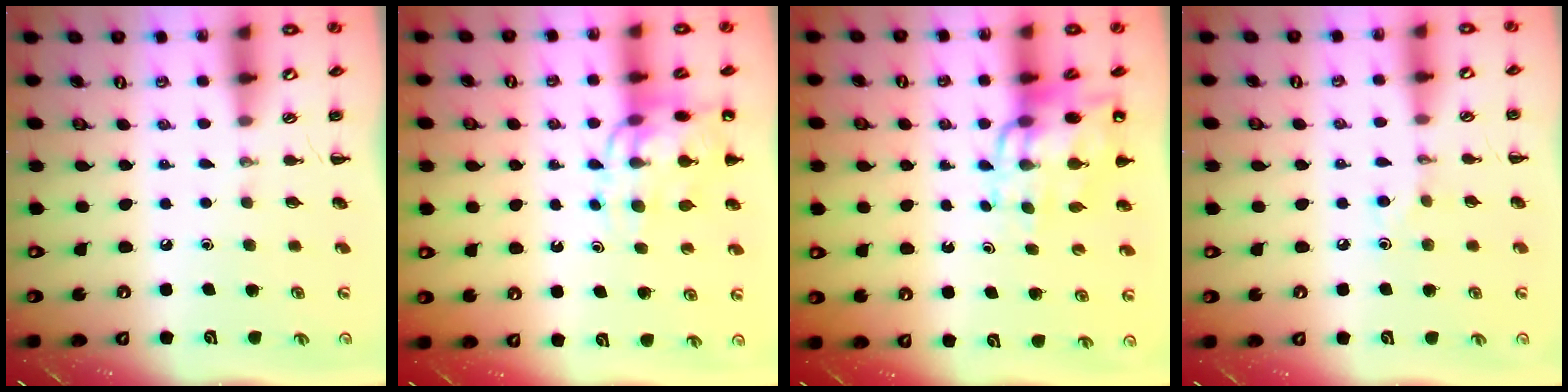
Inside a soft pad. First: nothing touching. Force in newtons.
{"total": 12.6, "press": 12.2, "slide": 3.2}
{"total": 13.0, "press": 12.7, "slide": 3.0}
{"total": 3.9, "press": 3.8, "slide": 1.1}